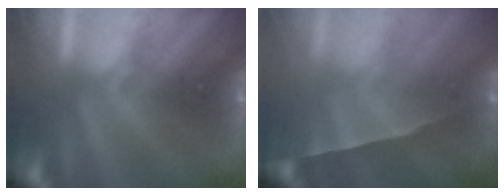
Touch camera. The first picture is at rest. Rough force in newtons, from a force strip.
{"total": 1.5}